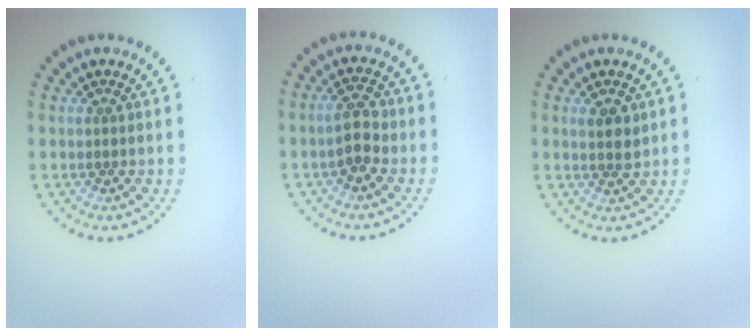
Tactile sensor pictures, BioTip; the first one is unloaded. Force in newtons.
{"total": 2.4, "press": 2.3, "slide": 0.6}
{"total": 1.8, "press": 1.7, "slide": 0.6}